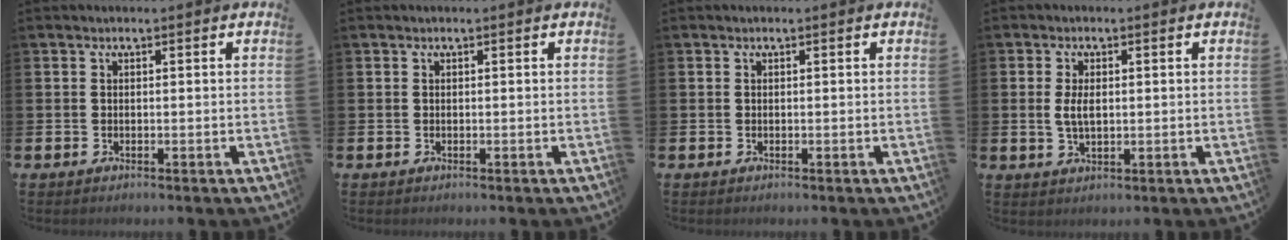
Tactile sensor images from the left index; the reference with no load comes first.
{"total": 0.0}
{"total": 0.0}
{"total": 3.1, "force": [0.5, 1.7, 2.6], "torque": [-0.040, 0.002, 0.003]}